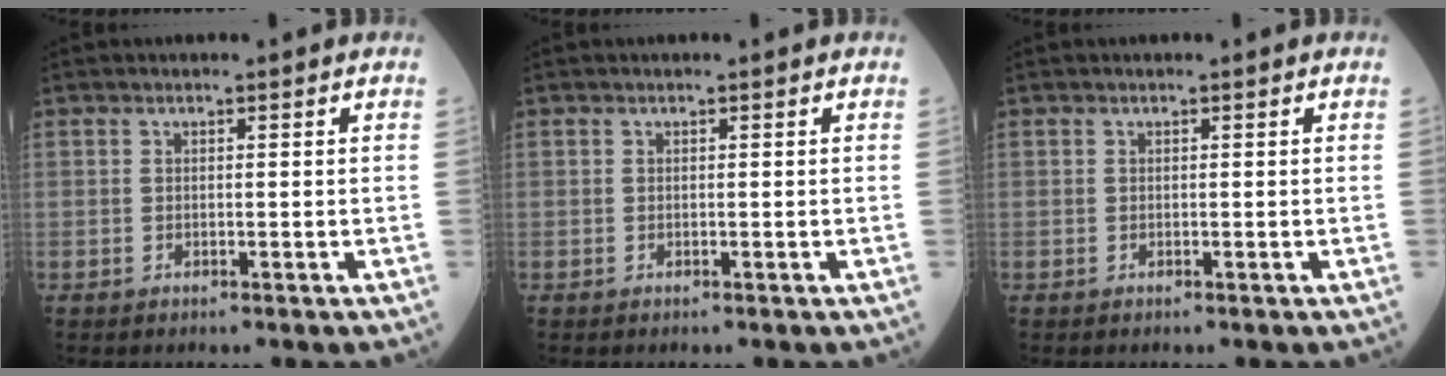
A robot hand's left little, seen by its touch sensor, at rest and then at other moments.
{"total": 0.0}
{"total": 0.0}